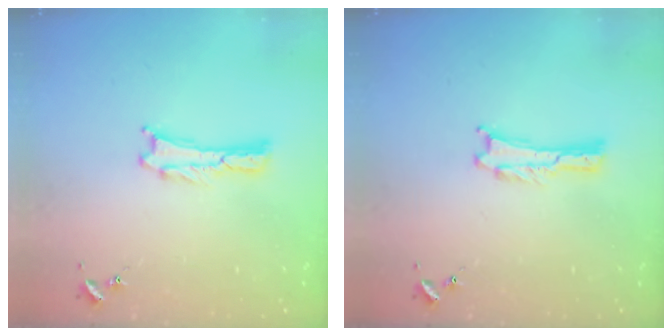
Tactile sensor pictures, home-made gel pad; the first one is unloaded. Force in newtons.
{"total": 0.0}